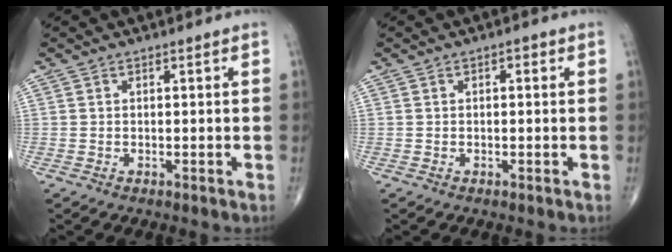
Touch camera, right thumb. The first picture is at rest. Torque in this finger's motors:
{"motor_torque": [0.00, -0.11, 0.13, 0.18, -0.02]}